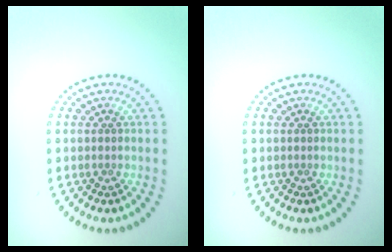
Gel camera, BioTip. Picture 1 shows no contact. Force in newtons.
{"total": 0.0}